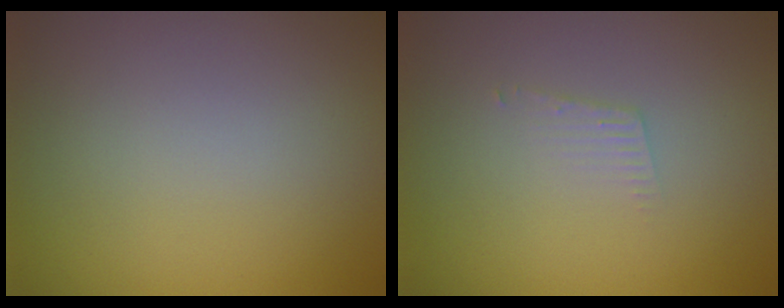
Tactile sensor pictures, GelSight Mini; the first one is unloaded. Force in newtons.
{"total": 0.9, "press": 0.9, "slide": 0.1}